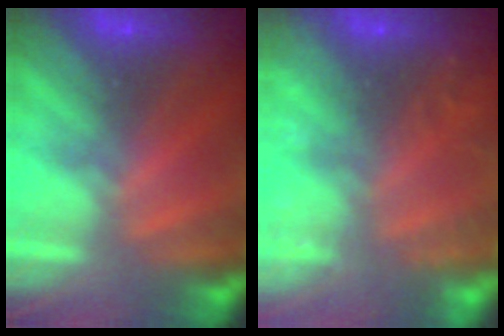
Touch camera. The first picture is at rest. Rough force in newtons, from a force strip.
{"total": 7.9}